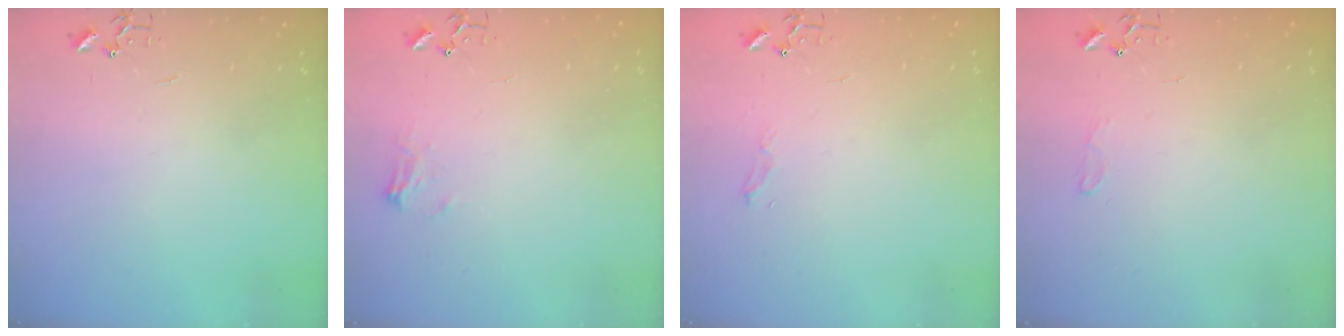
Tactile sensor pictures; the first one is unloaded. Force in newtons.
{"total": 7.1, "press": 7.1, "slide": 0.2}
{"total": 5.6, "press": 5.6, "slide": 0.7}
{"total": 6.8, "press": 6.8, "slide": 0.8}